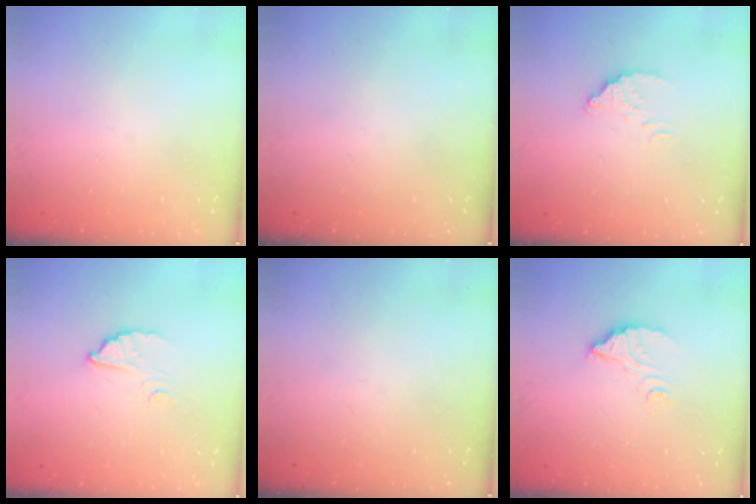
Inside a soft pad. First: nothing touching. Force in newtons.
{"total": 0.0}
{"total": 3.4, "press": 3.4, "slide": 0.1}
{"total": 4.4, "press": 4.4, "slide": 0.1}
{"total": 0.0}
{"total": 4.6, "press": 4.6, "slide": 0.3}